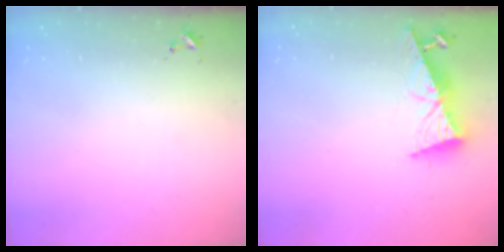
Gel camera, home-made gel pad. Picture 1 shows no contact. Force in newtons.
{"total": 10.3, "press": 10.3, "slide": 1.0}